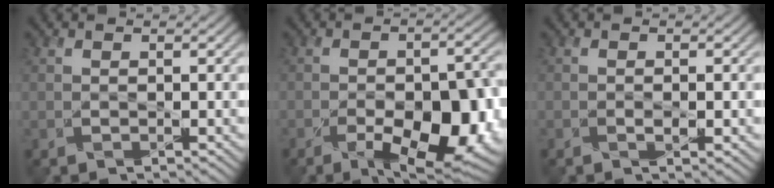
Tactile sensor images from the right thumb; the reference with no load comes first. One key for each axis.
{"total": 13.8, "fx": -5.5, "fy": 6.7, "fz": 10.7, "tx": -0.139, "ty": -0.032, "tz": -0.069}
{"total": 1.4, "fx": -0.6, "fy": 0.6, "fz": 1.1, "tx": -0.015, "ty": -0.004, "tz": -0.010}